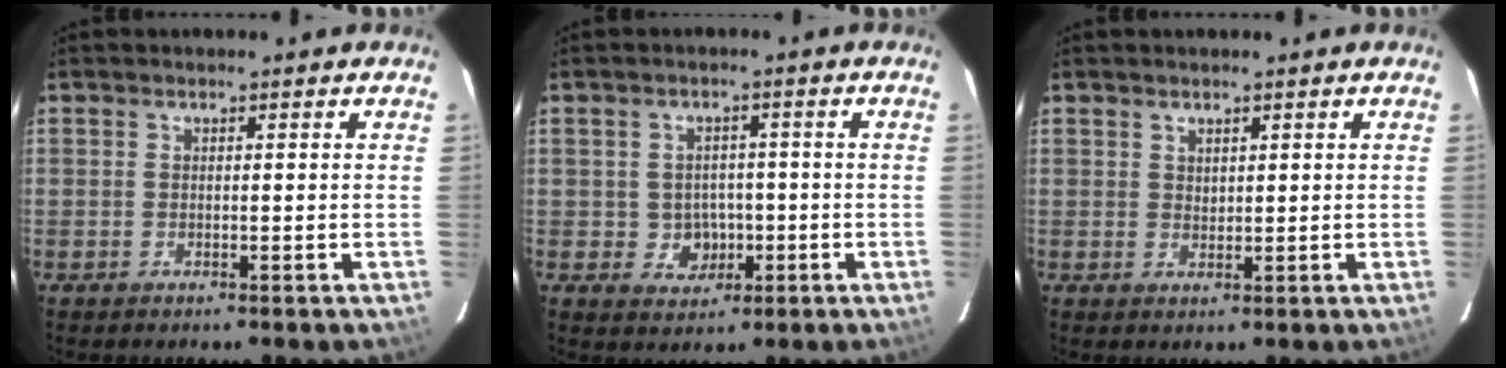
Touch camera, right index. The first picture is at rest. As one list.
[{"total": 4.6, "force": [-0.8, 4.4, 1.2], "torque": [-0.030, 0.014, 0.004]}, {"total": 1.4, "force": [1.1, 0.7, 0.4], "torque": [-0.004, 0.001, 0.021]}]